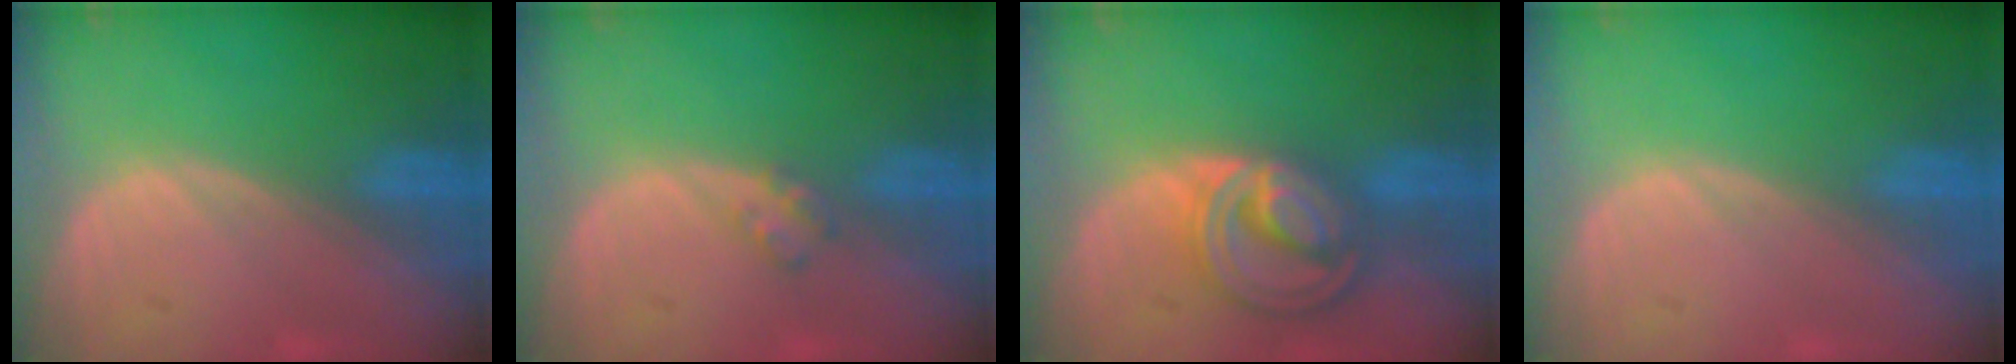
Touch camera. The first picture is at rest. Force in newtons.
{"total": 1.7, "press": 1.7, "slide": 0.3}
{"total": 8.7, "press": 7.3, "slide": 4.7}
{"total": 0.0}